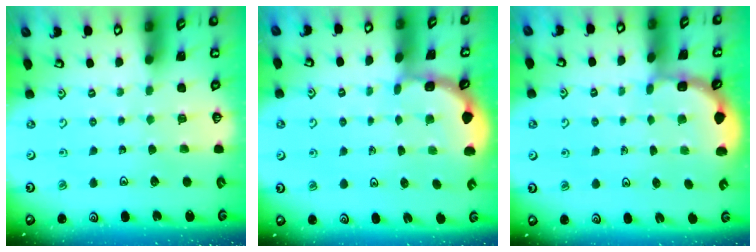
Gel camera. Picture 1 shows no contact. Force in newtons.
{"total": 2.1, "press": 2.1, "slide": 0.2}
{"total": 1.9, "press": 1.9, "slide": 0.3}